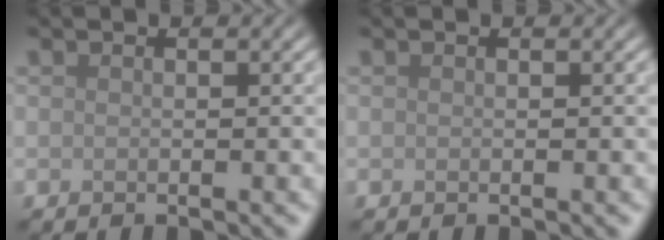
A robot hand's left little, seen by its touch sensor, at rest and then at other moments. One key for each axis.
{"total": 0.0}